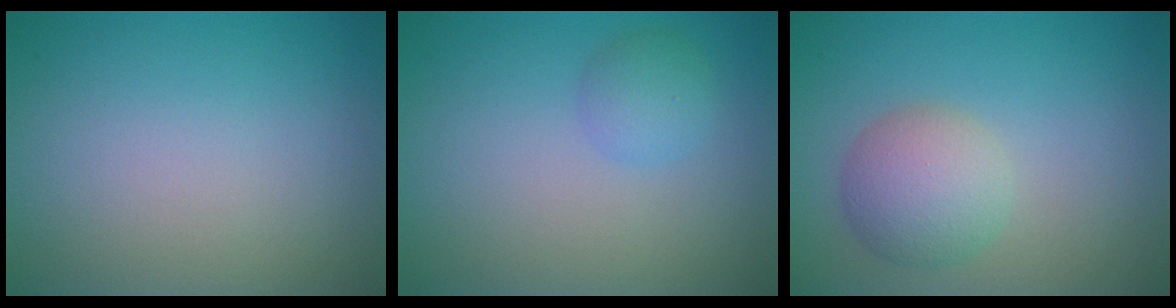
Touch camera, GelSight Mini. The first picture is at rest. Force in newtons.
{"total": 1.8, "press": 1.8, "slide": 0.1}
{"total": 4.0, "press": 4.0, "slide": 0.1}